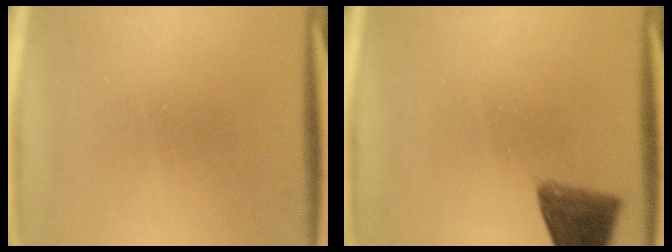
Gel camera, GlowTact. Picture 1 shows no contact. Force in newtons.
{"total": 6.4}